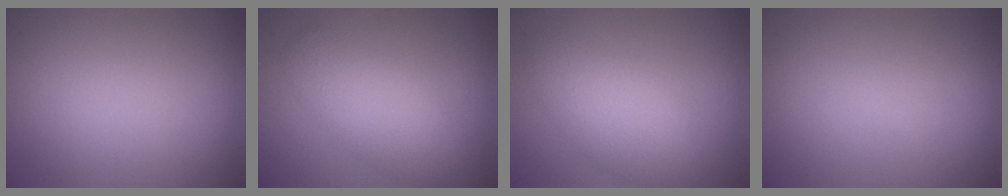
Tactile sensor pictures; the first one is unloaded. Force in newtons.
{"total": 3.9, "press": 3.9, "slide": 0.2}
{"total": 3.5, "press": 3.5, "slide": 0.1}
{"total": 0.0}